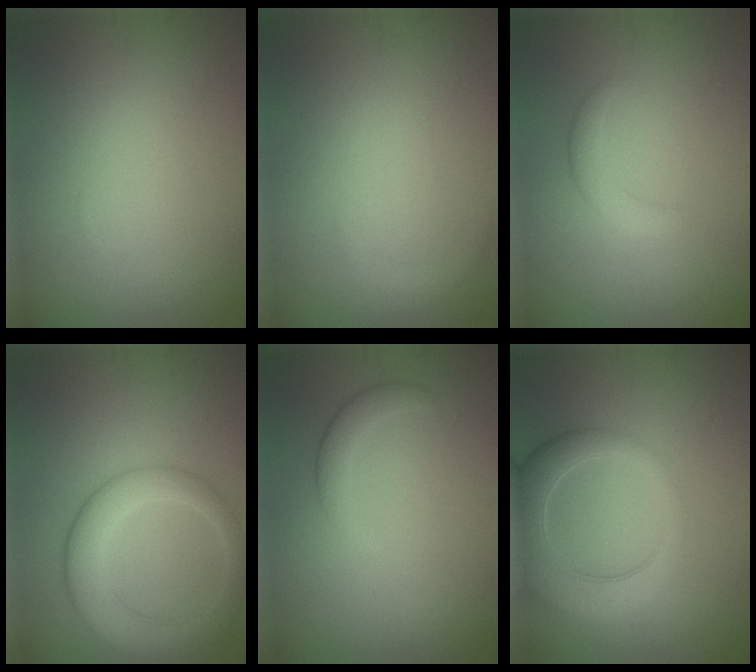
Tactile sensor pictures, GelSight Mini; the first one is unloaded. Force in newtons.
{"total": 1.0, "press": 1.0, "slide": 0.1}
{"total": 1.9, "press": 1.9, "slide": 0.1}
{"total": 5.6, "press": 5.6, "slide": 0.2}
{"total": 1.9, "press": 1.9, "slide": 0.2}
{"total": 5.6, "press": 5.6, "slide": 0.8}